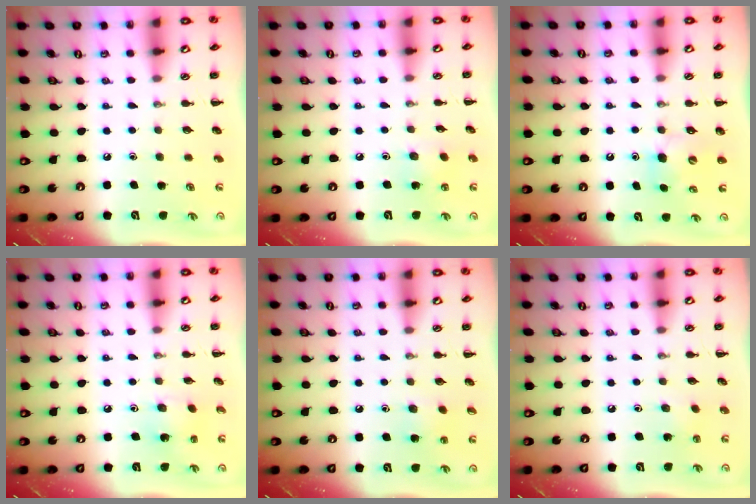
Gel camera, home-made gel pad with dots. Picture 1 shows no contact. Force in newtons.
{"total": 5.0, "press": 4.9, "slide": 1.2}
{"total": 4.9, "press": 4.8, "slide": 1.0}
{"total": 2.1, "press": 2.0, "slide": 0.5}
{"total": 6.9, "press": 6.6, "slide": 1.9}
{"total": 2.0, "press": 1.8, "slide": 0.7}